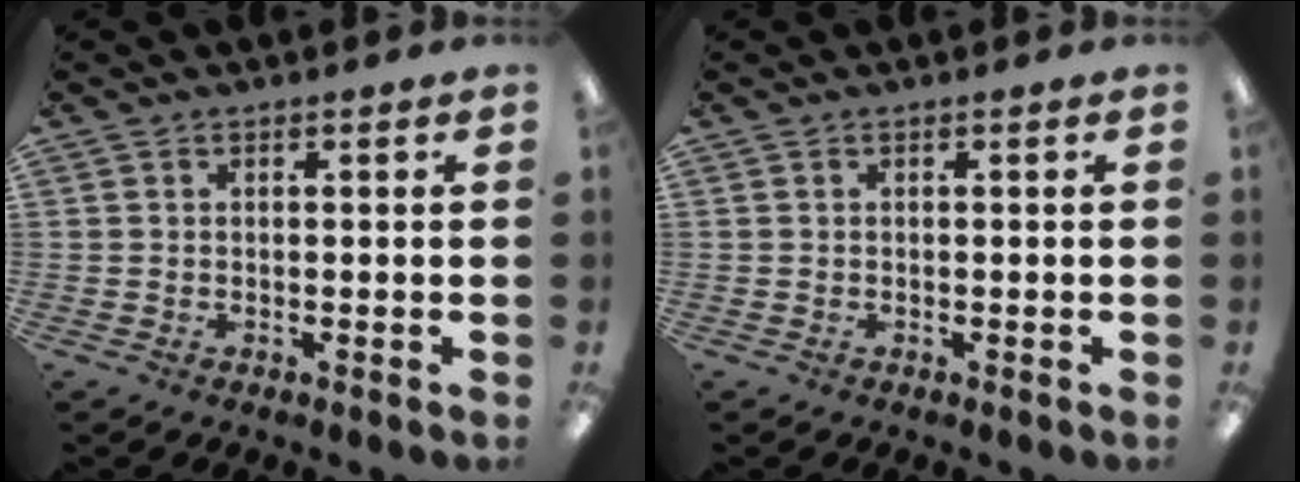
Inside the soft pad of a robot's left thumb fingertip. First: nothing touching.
{"total": 0.0}